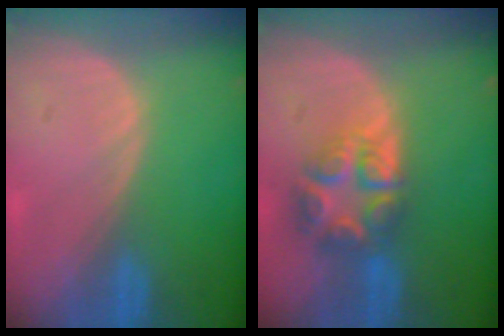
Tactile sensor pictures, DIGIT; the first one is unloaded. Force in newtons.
{"total": 8.0, "press": 6.9, "slide": 4.0}